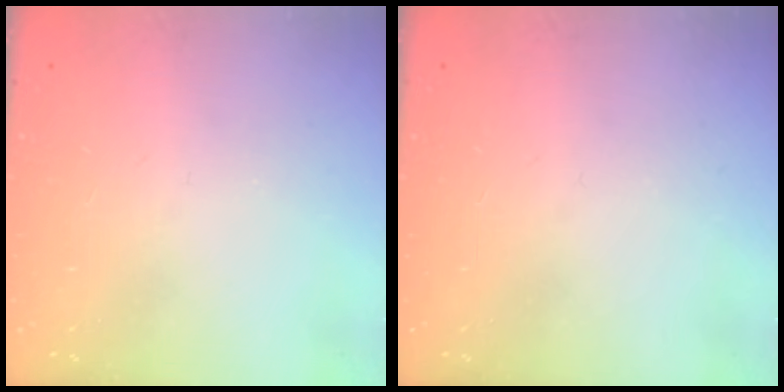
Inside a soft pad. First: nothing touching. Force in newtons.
{"total": 0.0}